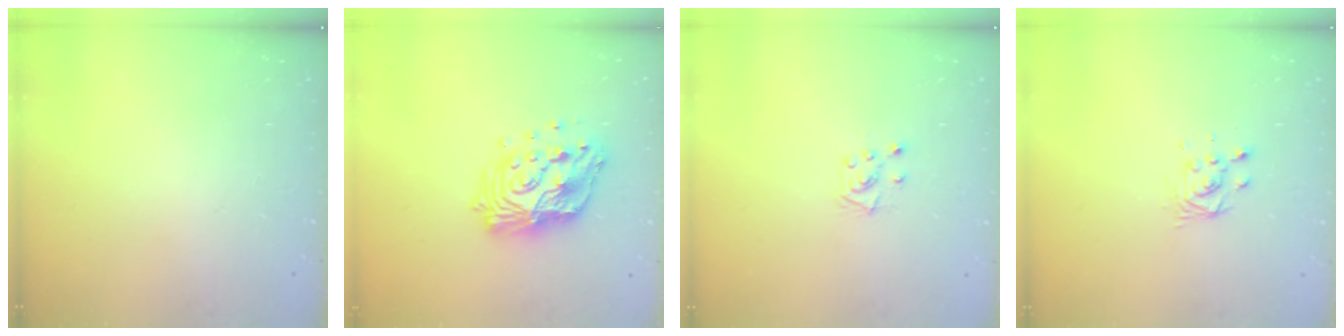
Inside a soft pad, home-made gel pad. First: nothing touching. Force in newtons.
{"total": 15.9, "press": 15.9, "slide": 1.1}
{"total": 5.4, "press": 5.4, "slide": 0.6}
{"total": 4.1, "press": 4.1, "slide": 0.4}